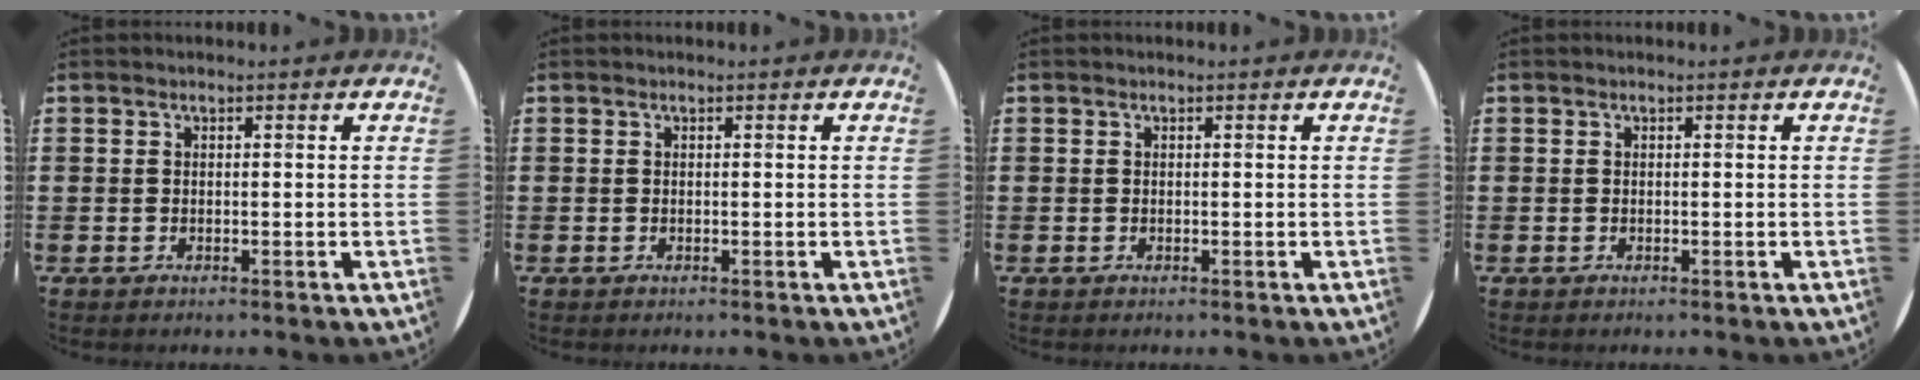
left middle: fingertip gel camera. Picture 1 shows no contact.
{"total": 0.0}
{"total": 0.0}
{"total": 0.0}